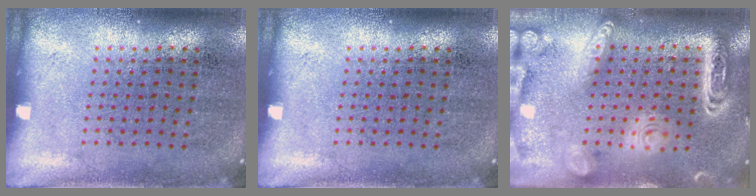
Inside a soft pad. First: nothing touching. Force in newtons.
{"total": 0.0}
{"total": 3.8, "press": 3.8, "slide": 0.3}